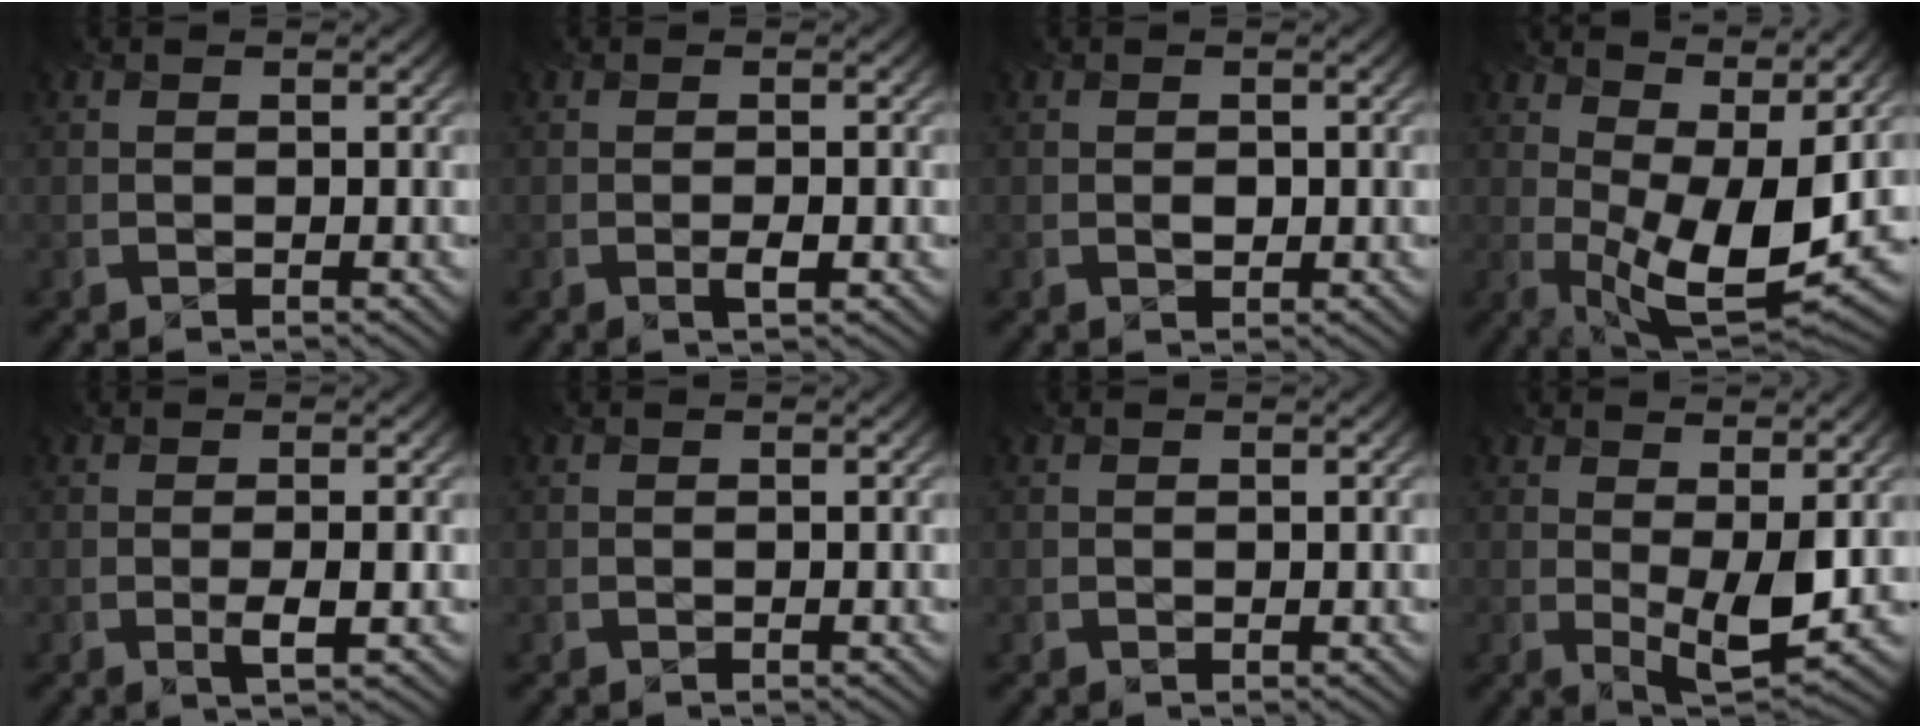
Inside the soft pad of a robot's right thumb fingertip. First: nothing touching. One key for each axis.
{"total": 1.6, "fx": -0.4, "fy": 0.4, "fz": 1.4, "tx": -0.026, "ty": -0.002, "tz": -0.007}
{"total": 1.0, "fx": -0.1, "fy": 0.7, "fz": 0.7, "tx": -0.013, "ty": -0.005, "tz": -0.001}
{"total": 12.4, "fx": 3.7, "fy": 5.3, "fz": 10.6, "tx": -0.188, "ty": -0.015, "tz": 0.069}
{"total": 2.2, "fx": -0.3, "fy": 0.4, "fz": 2.1, "tx": -0.040, "ty": -0.003, "tz": -0.005}
{"total": 0.0}
{"total": 0.0}
{"total": 5.8, "fx": 0.5, "fy": 2.1, "fz": 5.4, "tx": -0.101, "ty": -0.011, "tz": 0.015}